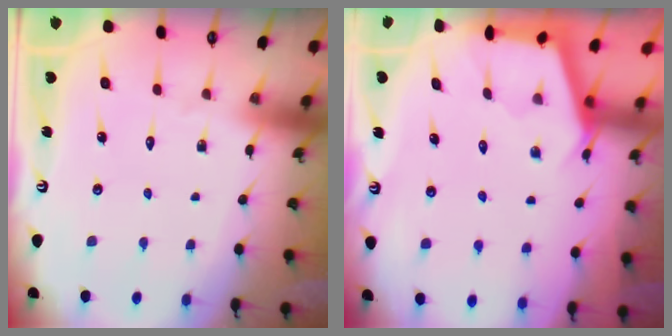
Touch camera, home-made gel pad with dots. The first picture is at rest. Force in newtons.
{"total": 2.6, "press": 2.6, "slide": 0.3}